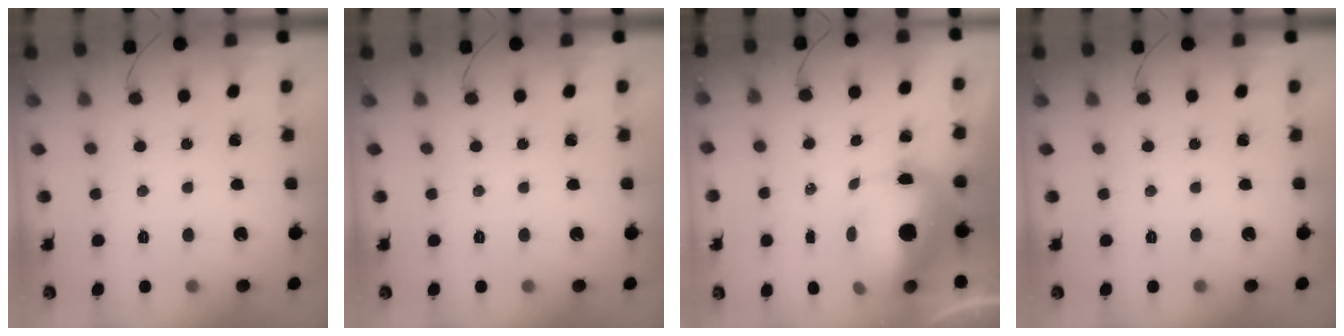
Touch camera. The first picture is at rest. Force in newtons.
{"total": 0.0}
{"total": 11.3, "press": 11.0, "slide": 2.4}
{"total": 0.0}